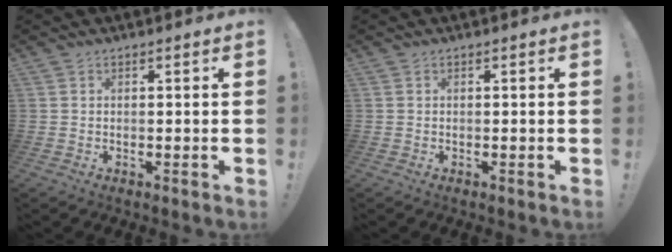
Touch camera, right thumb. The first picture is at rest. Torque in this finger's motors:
{"motor_torque": [0.00, 0.00, 0.00, 0.00, 0.00]}